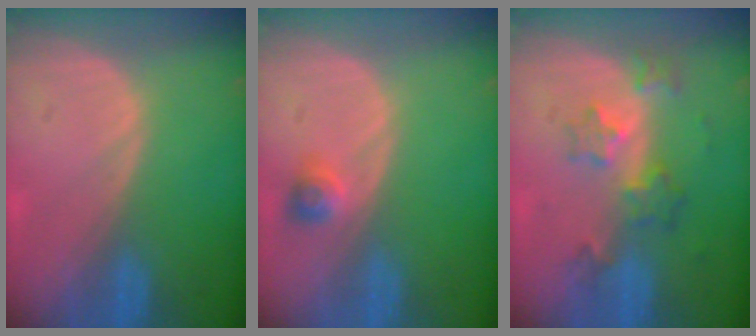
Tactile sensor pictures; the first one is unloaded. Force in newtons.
{"total": 2.2, "press": 2.1, "slide": 0.8}
{"total": 5.8, "press": 5.3, "slide": 2.3}